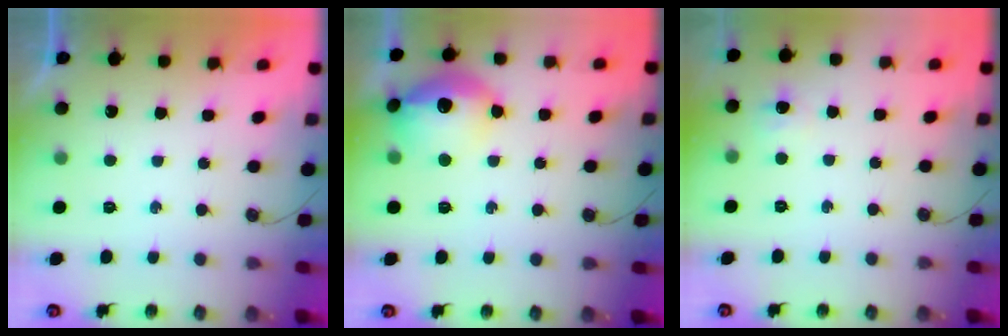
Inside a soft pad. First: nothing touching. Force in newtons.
{"total": 16.1, "press": 16.0, "slide": 1.1}
{"total": 3.6, "press": 3.5, "slide": 0.7}